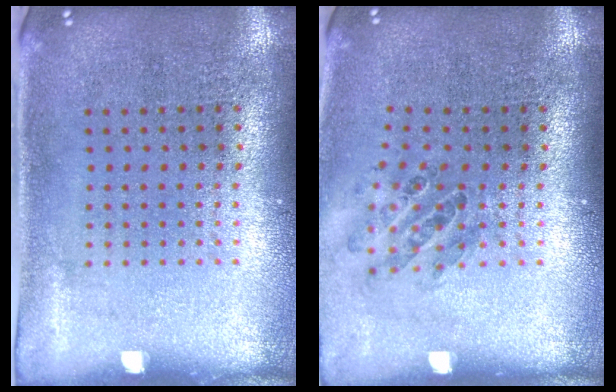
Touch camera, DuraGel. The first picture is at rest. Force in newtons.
{"total": 0.9, "press": 0.9, "slide": 0.2}